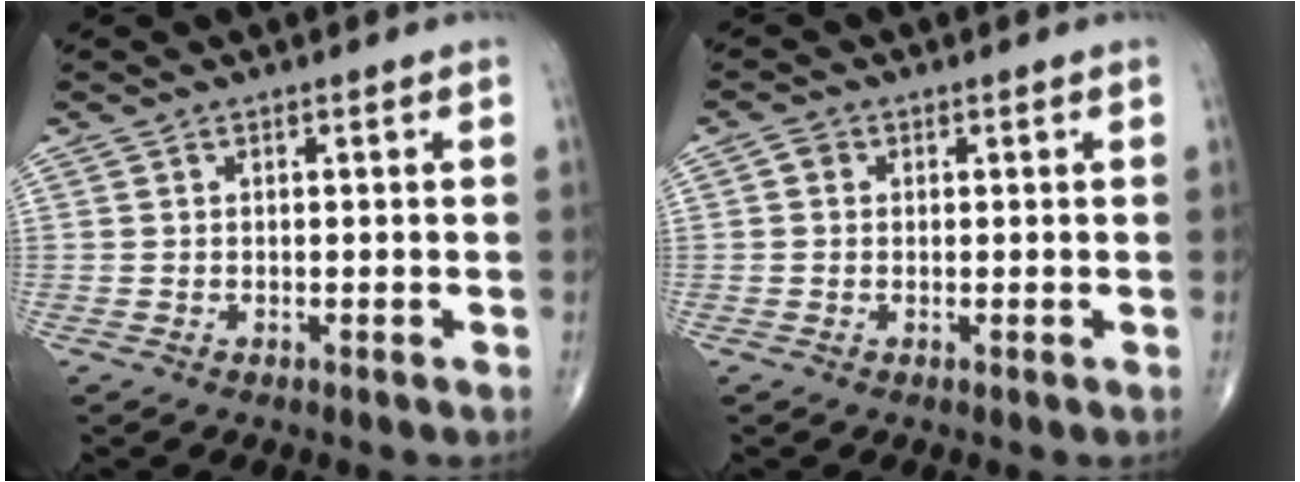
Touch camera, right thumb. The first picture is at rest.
{"total": 1.6, "force": [0.3, 1.4, 0.7], "torque": [-0.008, 0.004, 0.002]}